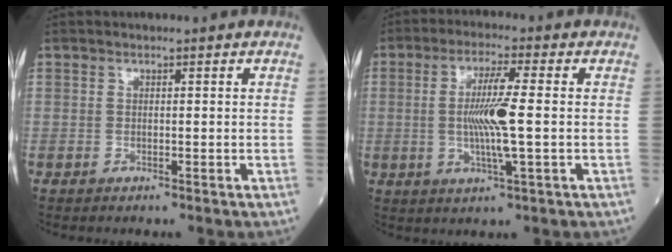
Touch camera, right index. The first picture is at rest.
{"total": 8.2, "force": [-0.3, 0.1, 8.2], "torque": [-0.157, -0.005, -0.008]}